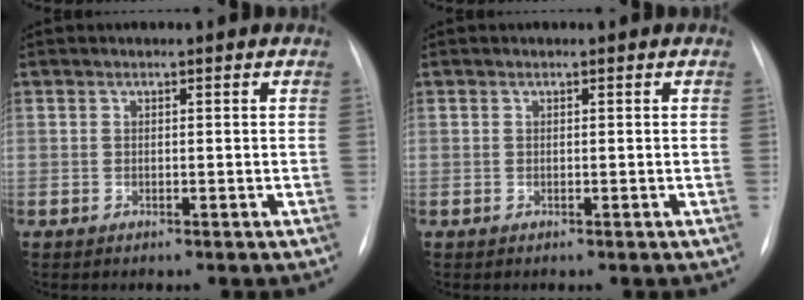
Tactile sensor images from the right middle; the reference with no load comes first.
{"total": 0.0}